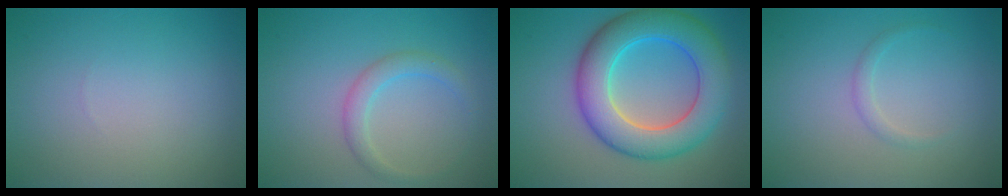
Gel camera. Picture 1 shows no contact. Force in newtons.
{"total": 2.1, "press": 2.1, "slide": 0.1}
{"total": 8.8, "press": 8.8, "slide": 0.3}
{"total": 0.9, "press": 0.9, "slide": 0.1}